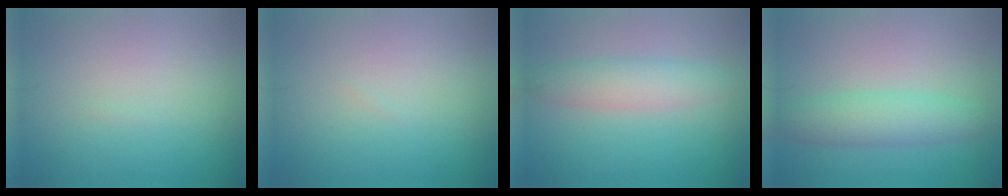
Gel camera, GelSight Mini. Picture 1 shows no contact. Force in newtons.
{"total": 0.0}
{"total": 3.2, "press": 3.2, "slide": 0.2}
{"total": 3.7, "press": 3.7, "slide": 0.1}